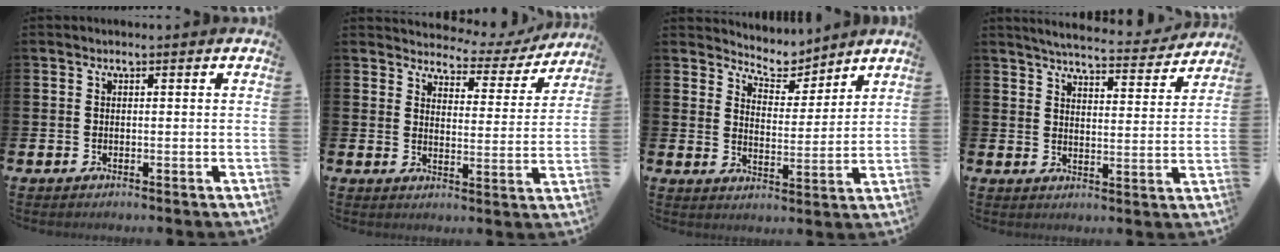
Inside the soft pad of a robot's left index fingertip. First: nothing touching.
{"total": 3.9, "force": [3.6, 1.4, 0.4], "torque": [-0.014, -0.038, 0.054]}
{"total": 5.3, "force": [5.2, 1.2, 0.1], "torque": [-0.005, -0.036, 0.091]}
{"total": 5.4, "force": [5.2, 0.3, 1.3], "torque": [-0.033, -0.039, 0.087]}